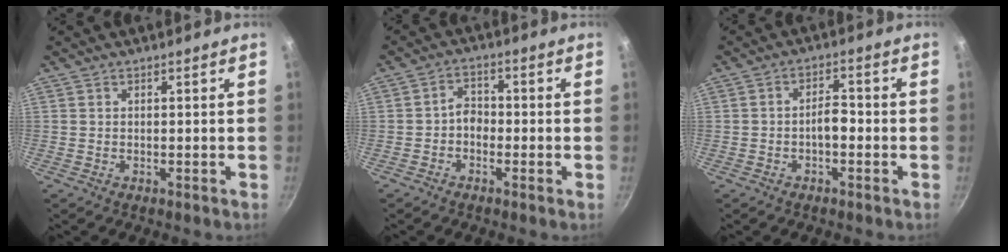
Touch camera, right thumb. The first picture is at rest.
{"total": 3.2, "force": [-1.3, 2.3, 1.8], "torque": [-0.019, 0.020, -0.031]}
{"total": 3.5, "force": [-1.2, 1.7, 2.8], "torque": [-0.032, 0.021, -0.024]}